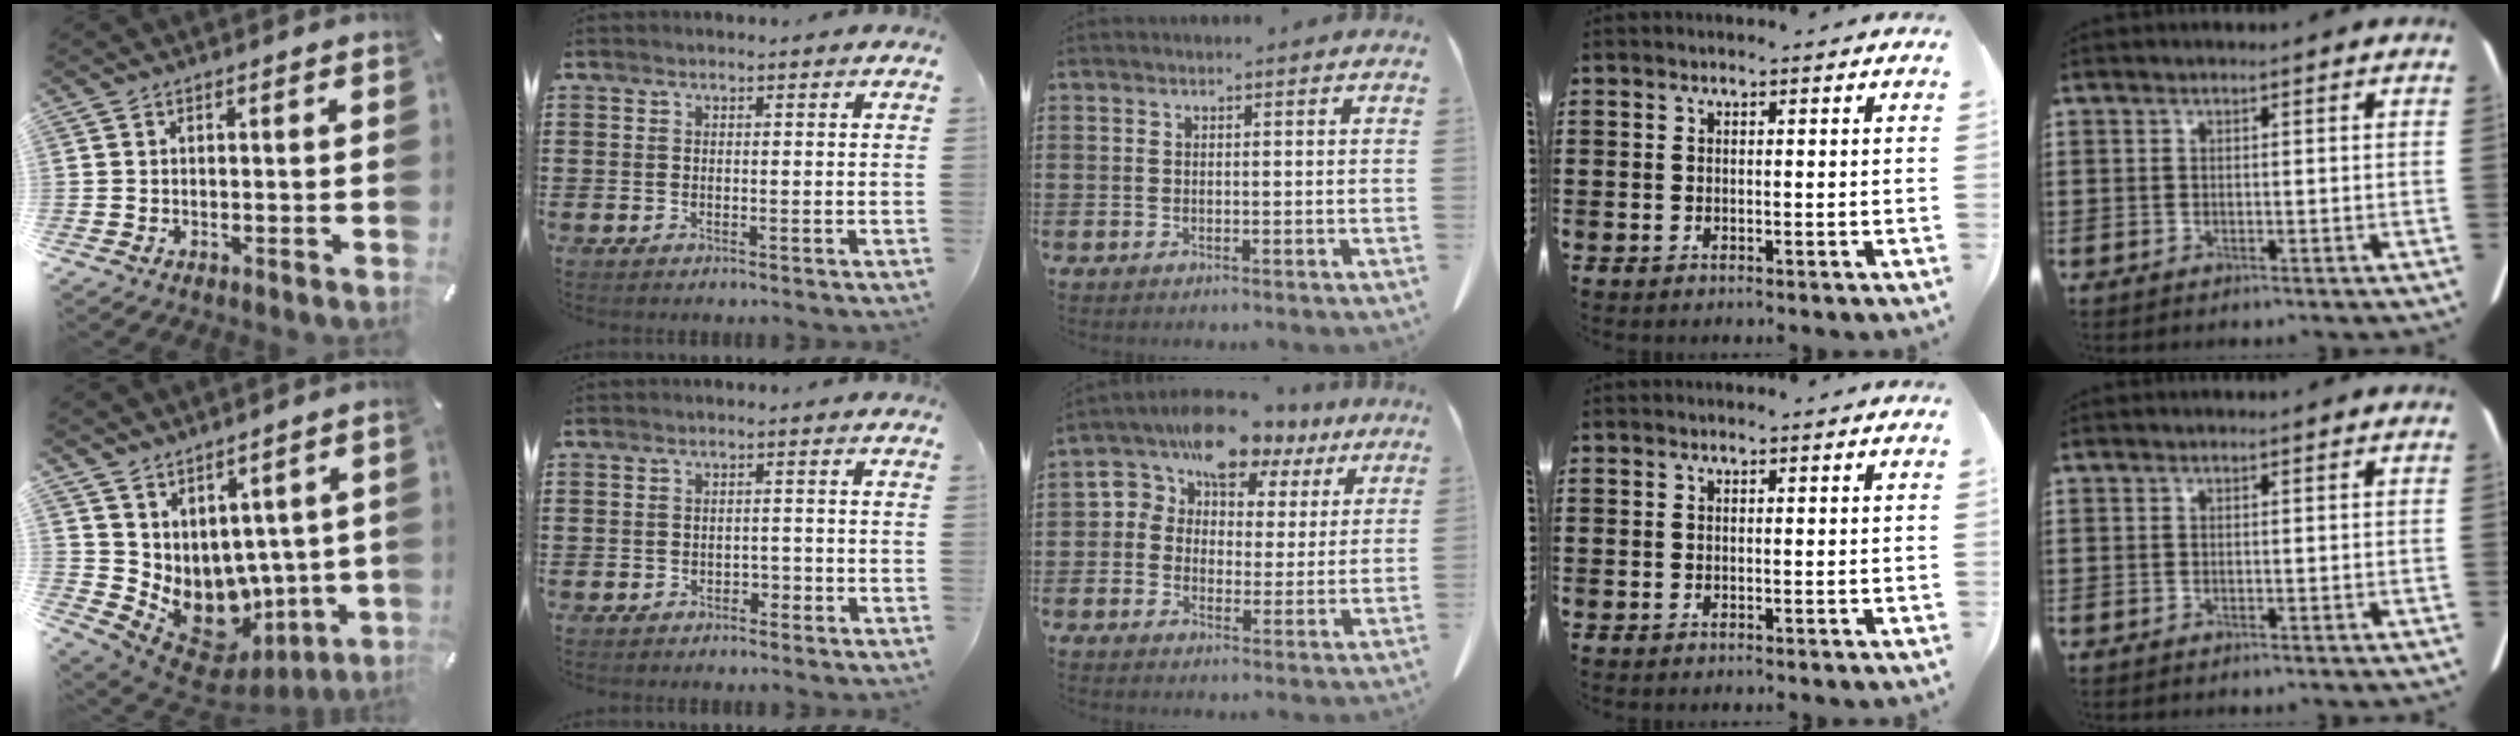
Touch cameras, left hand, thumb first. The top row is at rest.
{"thumb": {"total": 9.0, "force": [0.2, 8.4, 3.1], "torque": [-0.057, -0.049, 0.027]}, "index": {"total": 1.3, "force": [-1.0, 0.8, 0.4], "torque": [-0.015, -0.001, -0.023]}, "middle": {"total": 5.2, "force": [3.2, 3.9, 1.3], "torque": [-0.049, -0.013, 0.050]}}